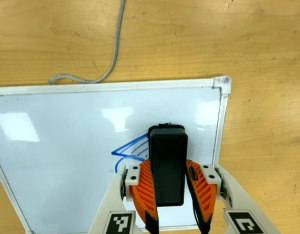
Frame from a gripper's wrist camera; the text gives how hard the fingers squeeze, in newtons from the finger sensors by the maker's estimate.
{"total": 10.0, "left": 9.6, "right": 10.3}